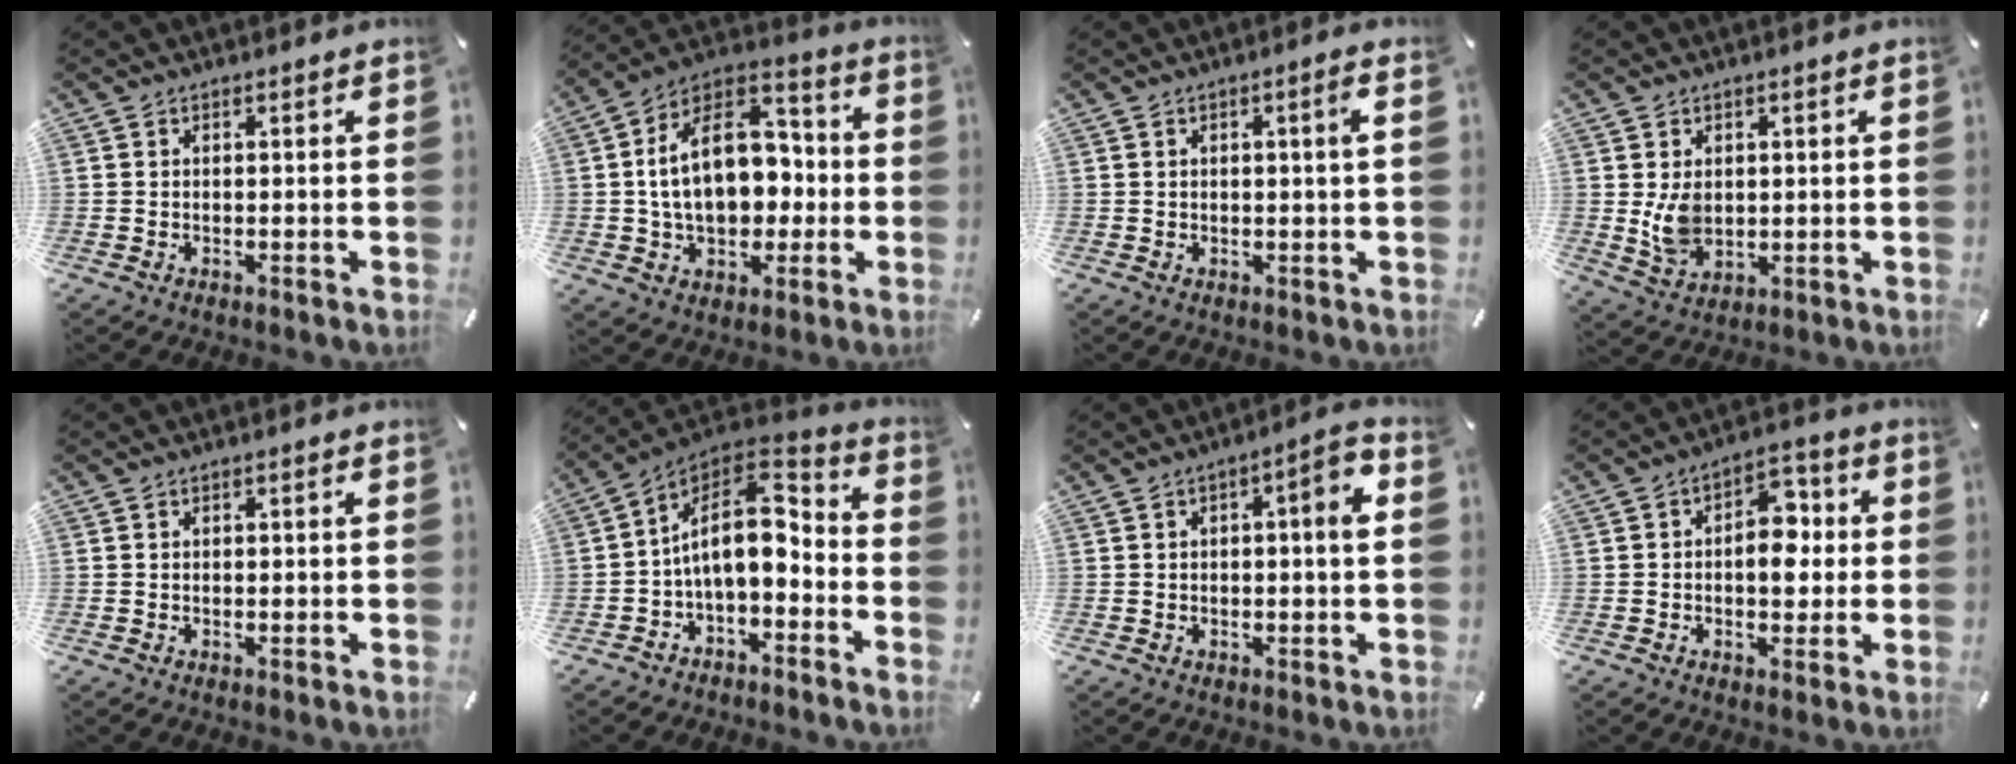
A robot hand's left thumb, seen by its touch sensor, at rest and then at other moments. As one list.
[{"total": 18.9, "force": [0.1, 13.4, 13.4], "torque": [-0.222, 0.002, 0.003]}, {"total": 2.3, "force": [0.5, 0.2, 2.3], "torque": [-0.042, 0.001, 0.007]}, {"total": 6.8, "force": [0.7, 5.2, 4.3], "torque": [-0.085, -0.010, 0.009]}, {"total": 0.6, "force": [0.1, 0.4, 0.5], "torque": [-0.008, 0.002, 0.000]}, {"total": 13.7, "force": [-0.7, 8.5, 10.7], "torque": [-0.188, -0.001, -0.015]}, {"total": 5.0, "force": [0.4, 1.5, 4.8], "torque": [-0.070, 0.004, 0.001]}, {"total": 9.4, "force": [0.0, 6.3, 7.1], "torque": [-0.084, 0.002, -0.005]}]